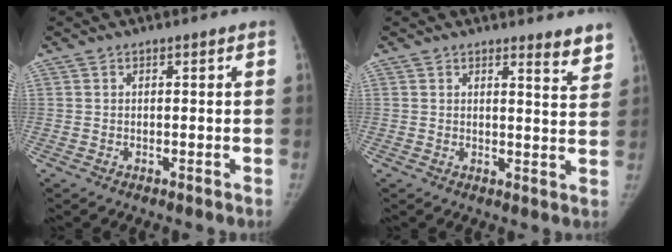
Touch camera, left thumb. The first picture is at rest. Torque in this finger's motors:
{"motor_torque": [0.61, 0.05, 0.20, -0.48, 0.10]}